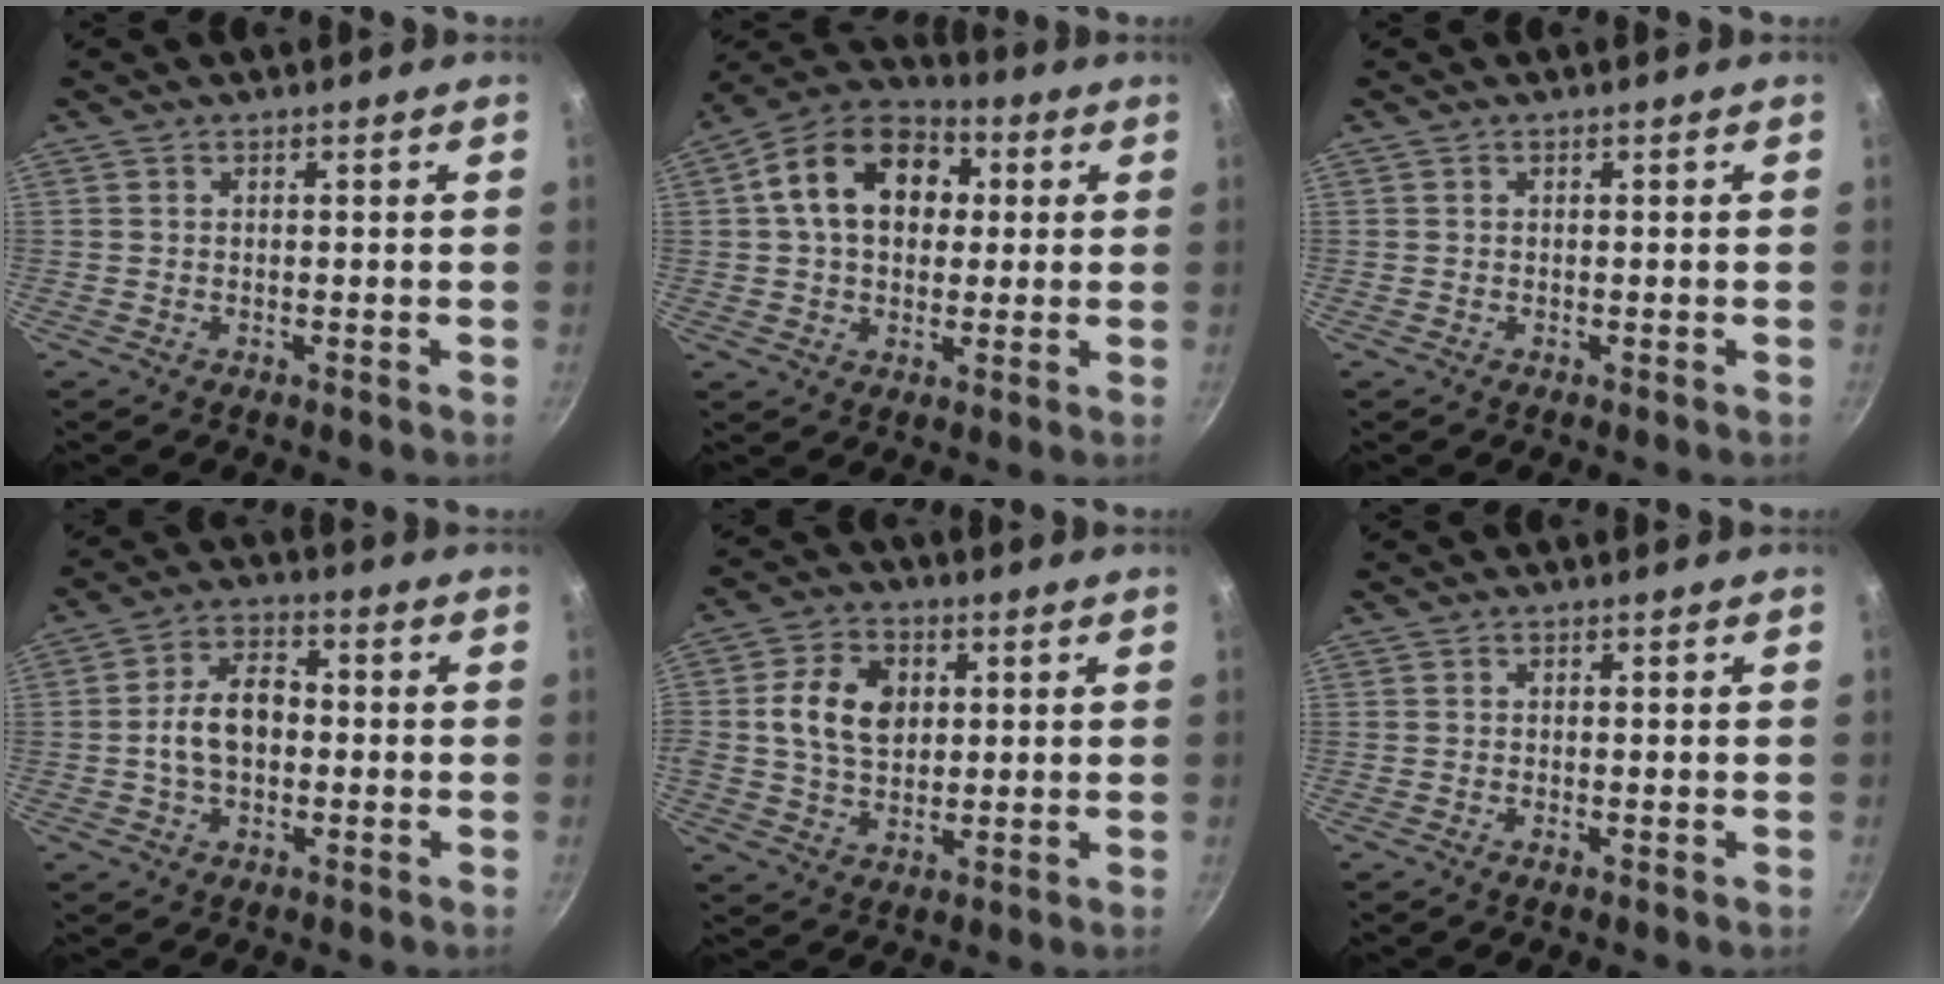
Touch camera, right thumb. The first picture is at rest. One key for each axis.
{"total": 16.2, "fx": 3.3, "fy": 11.7, "fz": 10.8, "tx": -0.150, "ty": 0.025, "tz": 0.036}
{"total": 0.0}
{"total": 9.1, "fx": -0.8, "fy": 5.9, "fz": 6.9, "tx": -0.101, "ty": 0.026, "tz": -0.021}
{"total": 10.6, "fx": 1.9, "fy": 7.8, "fz": 7.0, "tx": -0.109, "ty": 0.004, "tz": 0.026}
{"total": 0.6, "fx": -0.3, "fy": 0.0, "fz": 0.5, "tx": -0.009, "ty": 0.000, "tz": -0.007}